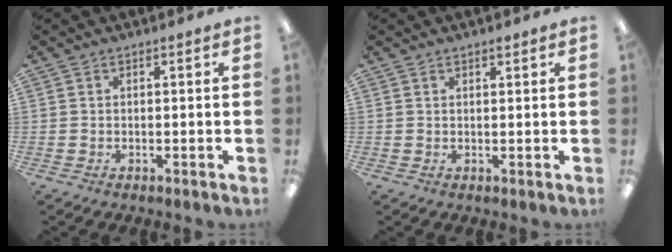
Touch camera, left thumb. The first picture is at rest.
{"total": 1.0, "force": [1.0, 0.3, 0.3], "torque": [-0.007, -0.001, 0.018]}